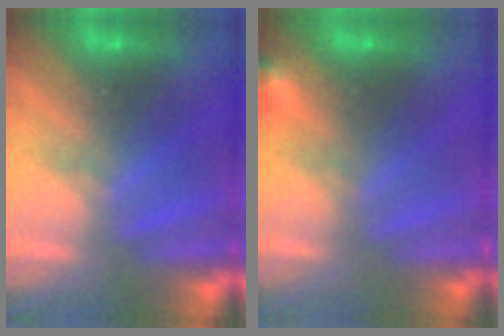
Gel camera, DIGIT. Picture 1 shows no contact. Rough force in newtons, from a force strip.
{"total": 2.9}